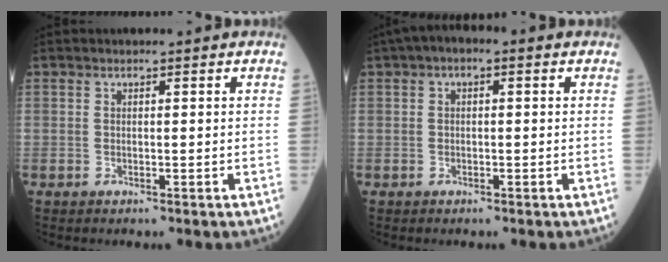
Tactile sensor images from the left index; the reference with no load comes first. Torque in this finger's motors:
{"motor_torque": [0.13, -0.65, -0.19, 0.12]}